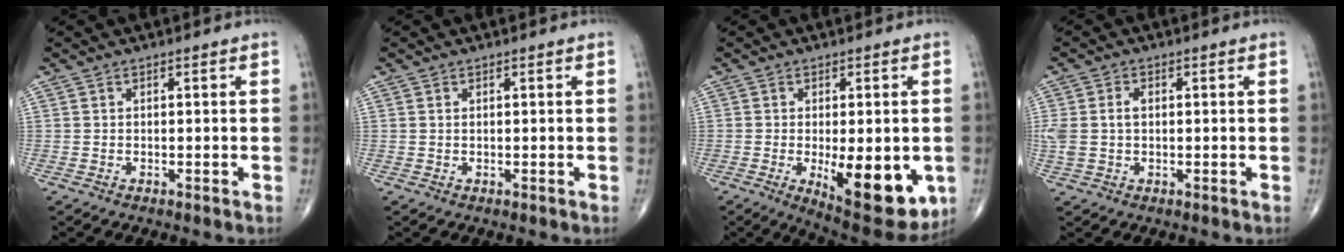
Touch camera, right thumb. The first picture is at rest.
{"total": 0.0}
{"total": 16.0, "force": [-3.7, 6.4, 14.1], "torque": [-0.167, -0.021, -0.034]}
{"total": 4.8, "force": [0.3, 3.2, 3.6], "torque": [-0.095, 0.017, 0.010]}